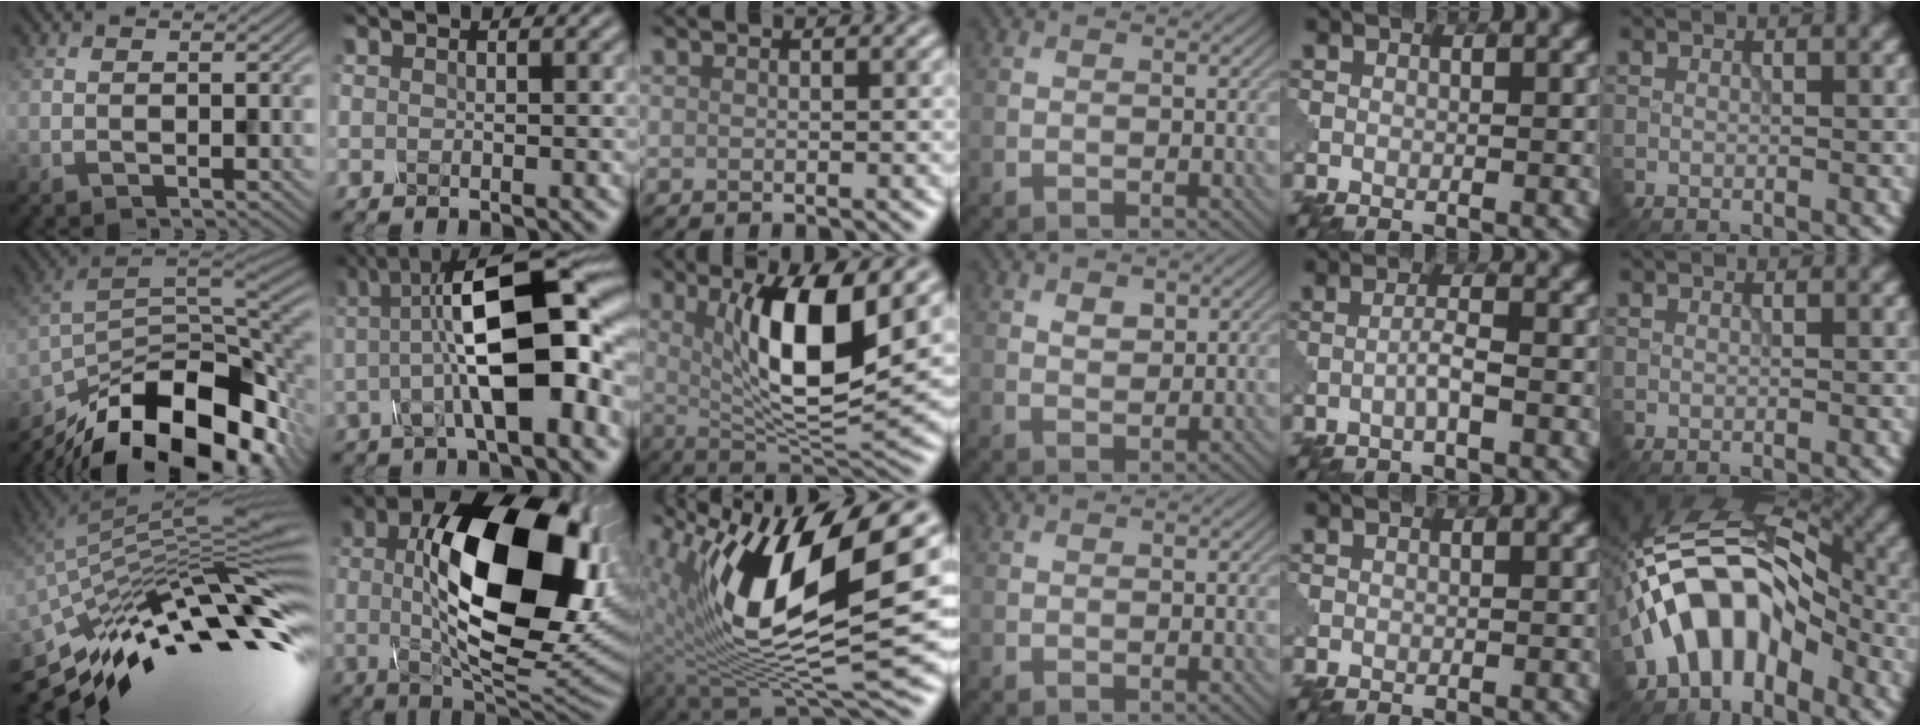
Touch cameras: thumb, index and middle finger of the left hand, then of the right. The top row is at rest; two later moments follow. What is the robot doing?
{"motion": "assemble", "object": "glue stick"}